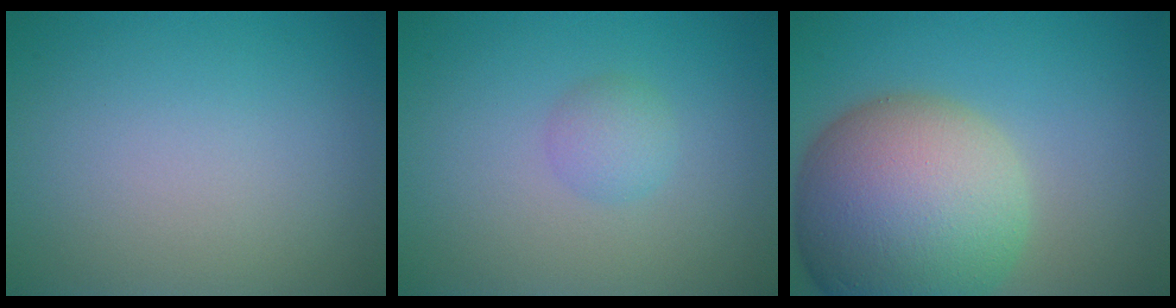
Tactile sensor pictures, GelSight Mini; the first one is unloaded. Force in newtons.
{"total": 1.7, "press": 1.7, "slide": 0.1}
{"total": 14.8, "press": 14.8, "slide": 1.0}